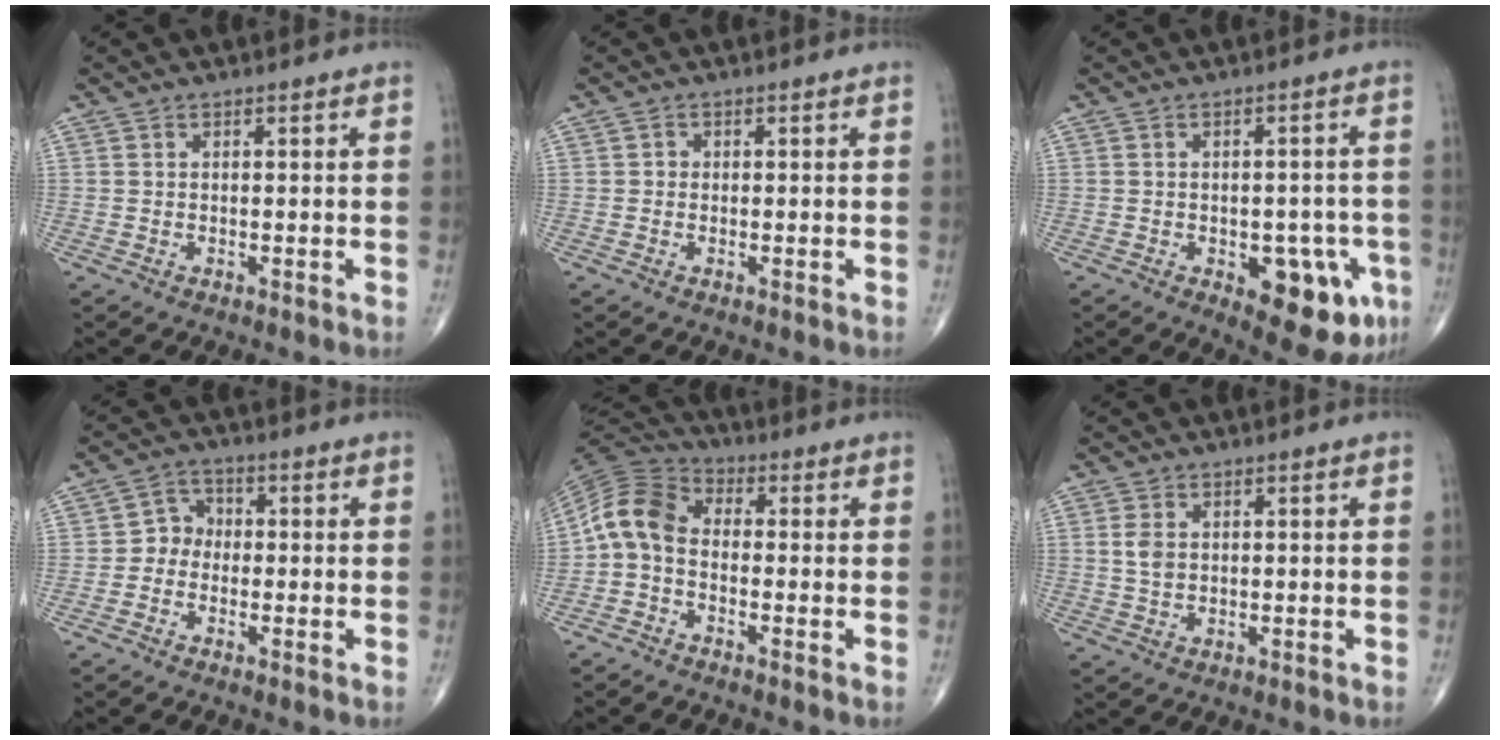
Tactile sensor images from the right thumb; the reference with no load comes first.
{"total": 0.8, "force": [-0.1, 0.8, 0.2], "torque": [0.002, 0.003, -0.003]}
{"total": 12.3, "force": [-4.6, 5.9, 9.7], "torque": [-0.083, 0.016, -0.047]}
{"total": 4.0, "force": [-0.9, 3.5, 1.7], "torque": [-0.006, 0.017, -0.032]}
{"total": 8.3, "force": [-1.2, 5.8, 5.9], "torque": [-0.106, 0.029, -0.044]}
{"total": 2.9, "force": [0.5, 2.1, 2.0], "torque": [-0.038, -0.001, 0.010]}